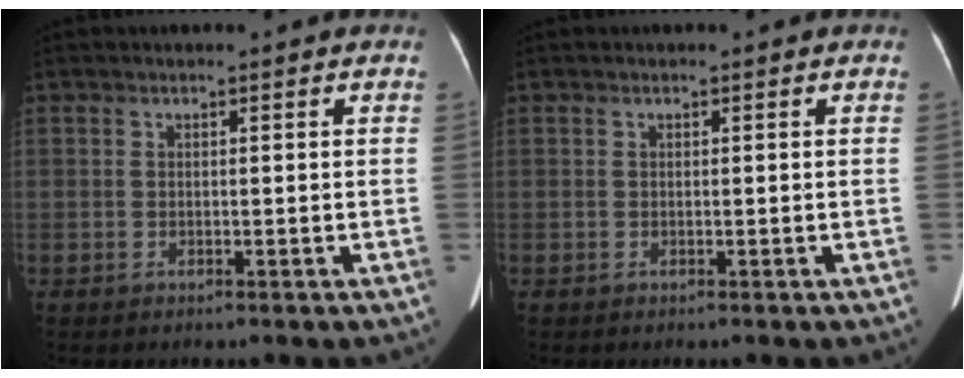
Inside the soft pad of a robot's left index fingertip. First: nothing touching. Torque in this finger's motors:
{"motor_torque": [0.08, 0.00, 0.03, 0.02]}